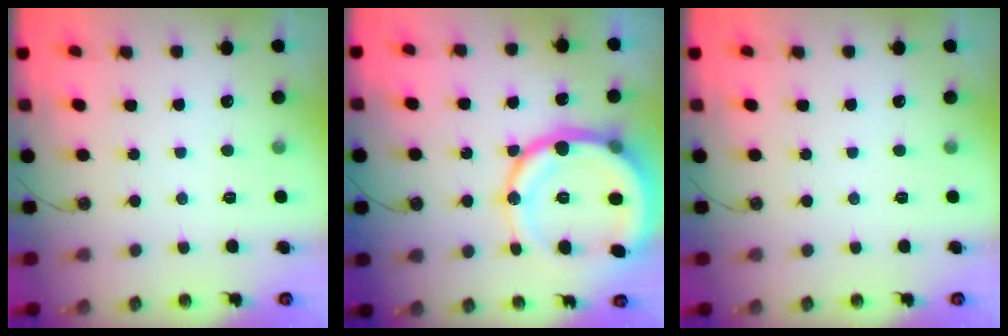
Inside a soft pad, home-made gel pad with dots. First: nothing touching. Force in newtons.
{"total": 23.3, "press": 23.0, "slide": 3.8}
{"total": 0.0}